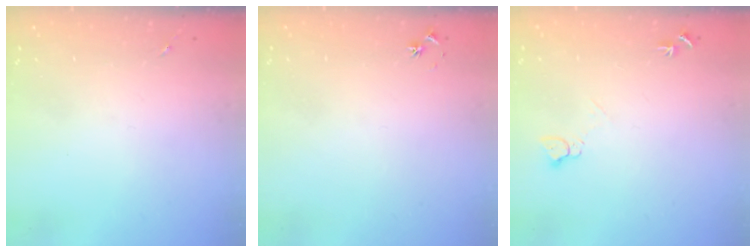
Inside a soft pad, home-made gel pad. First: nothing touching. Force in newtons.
{"total": 3.3, "press": 3.3, "slide": 0.3}
{"total": 5.1, "press": 5.1, "slide": 0.6}